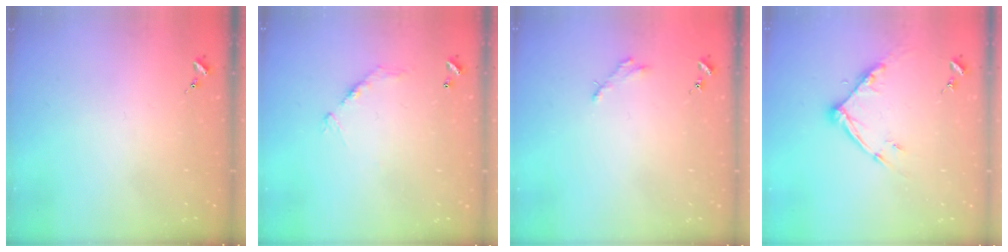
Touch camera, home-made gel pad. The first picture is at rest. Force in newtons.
{"total": 9.1, "press": 9.1, "slide": 0.8}
{"total": 2.5, "press": 2.5, "slide": 0.2}
{"total": 10.3, "press": 10.2, "slide": 0.9}